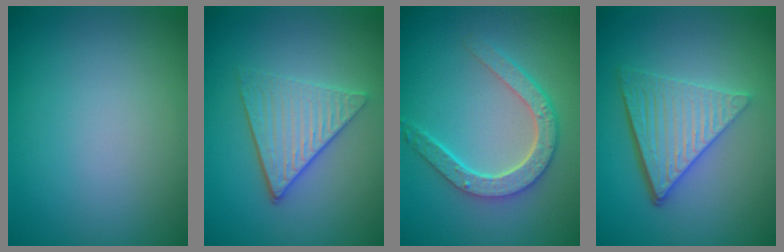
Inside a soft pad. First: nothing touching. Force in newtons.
{"total": 4.1, "press": 3.3, "slide": 2.3}
{"total": 4.5, "press": 3.6, "slide": 2.7}
{"total": 5.8, "press": 4.1, "slide": 4.1}